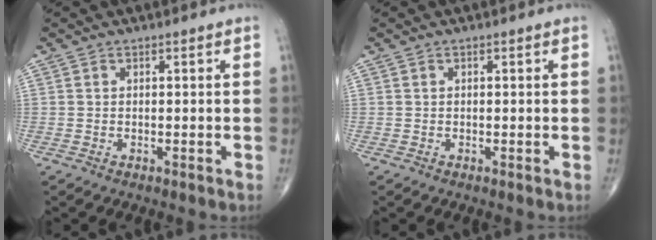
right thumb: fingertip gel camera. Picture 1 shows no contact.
{"total": 0.0}